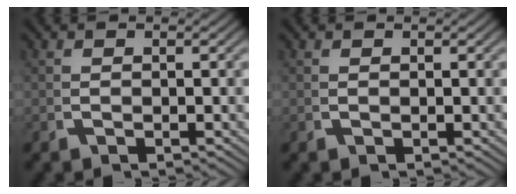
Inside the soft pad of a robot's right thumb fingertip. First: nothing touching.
{"total": 0.0}